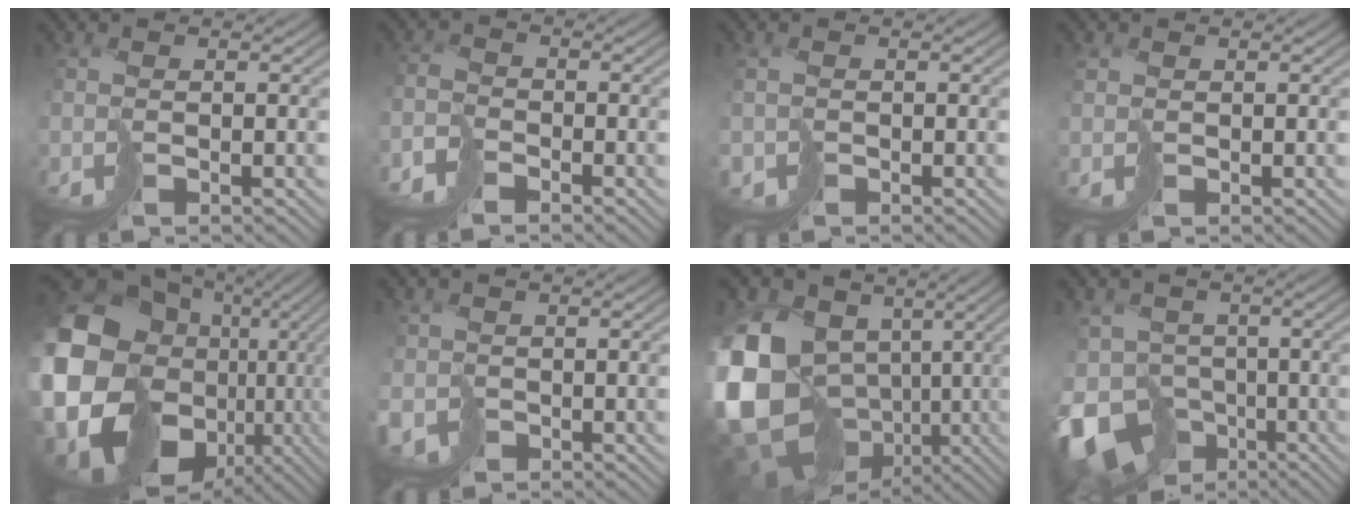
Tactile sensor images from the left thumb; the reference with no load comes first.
{"total": 2.6, "force": [-2.5, 0.7, 0.0], "torque": [0.012, 0.002, -0.058]}
{"total": 1.0, "force": [-0.4, 0.9, 0.2], "torque": [-0.001, -0.004, -0.010]}
{"total": 0.9, "force": [0.6, 0.7, 0.2], "torque": [-0.003, -0.002, 0.011]}
{"total": 23.3, "force": [-1.3, 20.3, 11.4], "torque": [-0.285, -0.052, -0.034]}
{"total": 2.3, "force": [-0.9, 2.0, 0.7], "torque": [-0.011, -0.012, -0.014]}
{"total": 20.0, "force": [-1.6, 17.1, 10.2], "torque": [-0.249, -0.035, -0.038]}
{"total": 12.0, "force": [-6.0, 8.7, 5.7], "torque": [-0.143, -0.030, -0.100]}